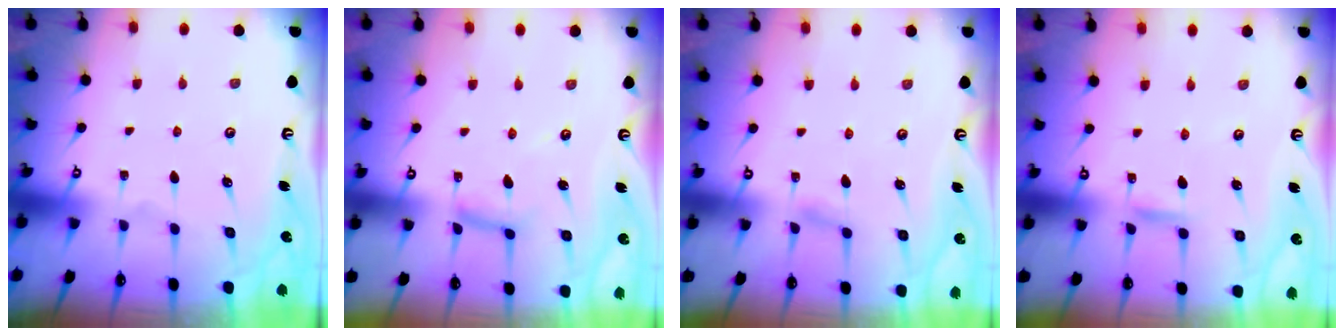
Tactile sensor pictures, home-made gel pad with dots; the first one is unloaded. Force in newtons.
{"total": 5.5, "press": 5.5, "slide": 0.3}
{"total": 2.1, "press": 2.1, "slide": 0.3}
{"total": 3.6, "press": 3.5, "slide": 0.4}